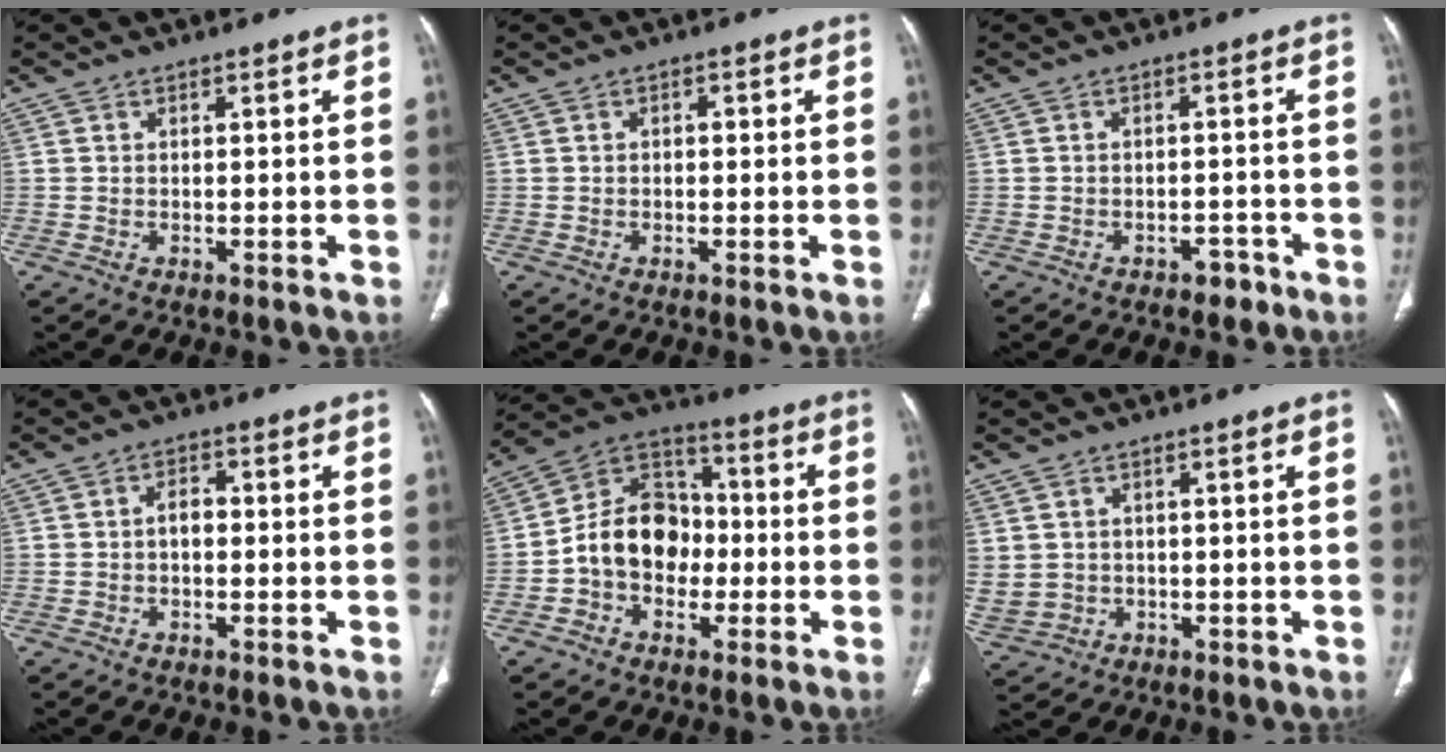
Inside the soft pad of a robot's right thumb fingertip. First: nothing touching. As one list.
[{"total": 1.1, "force": [0.0, 0.7, 0.8], "torque": [-0.007, 0.003, -0.004]}, {"total": 2.7, "force": [-1.8, 1.6, 1.1], "torque": [-0.007, 0.014, -0.020]}, {"total": 2.8, "force": [-0.4, 1.8, 2.1], "torque": [-0.027, 0.012, -0.011]}, {"total": 13.7, "force": [-2.1, 10.7, 8.4], "torque": [-0.107, 0.043, -0.048]}, {"total": 7.0, "force": [0.2, 6.4, 2.7], "torque": [-0.076, 0.008, 0.028]}]